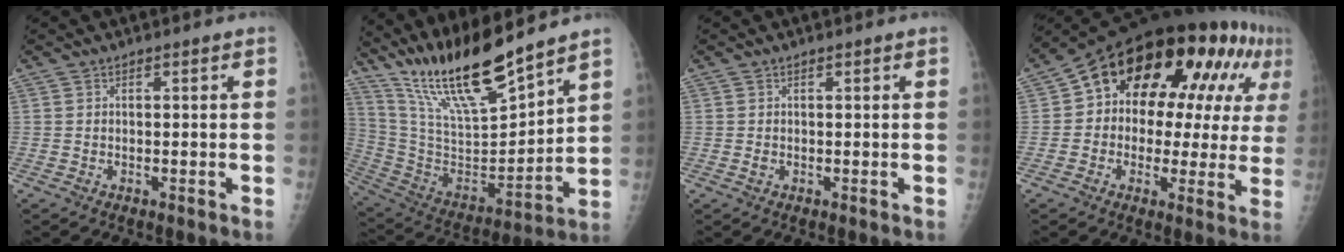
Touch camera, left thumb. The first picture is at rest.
{"total": 19.7, "force": [16.4, 2.6, 10.6], "torque": [-0.169, -0.088, 0.317]}
{"total": 0.7, "force": [0.2, 0.5, 0.5], "torque": [-0.007, 0.000, 0.004]}
{"total": 21.5, "force": [6.7, 12.9, 15.8], "torque": [-0.172, 0.044, 0.089]}